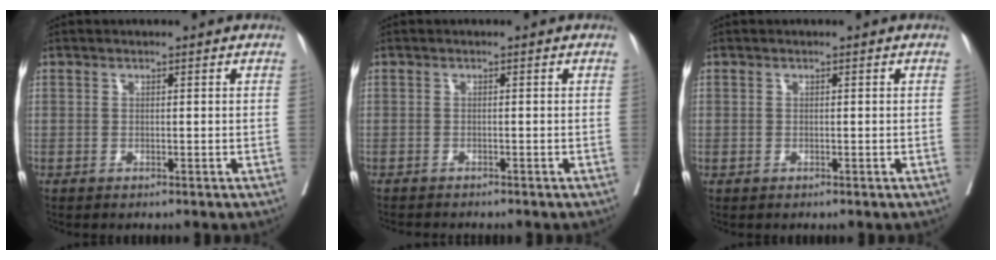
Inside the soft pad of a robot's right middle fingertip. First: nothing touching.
{"total": 4.0, "force": [-3.8, 0.4, 1.2], "torque": [-0.017, -0.009, -0.059]}
{"total": 0.0}